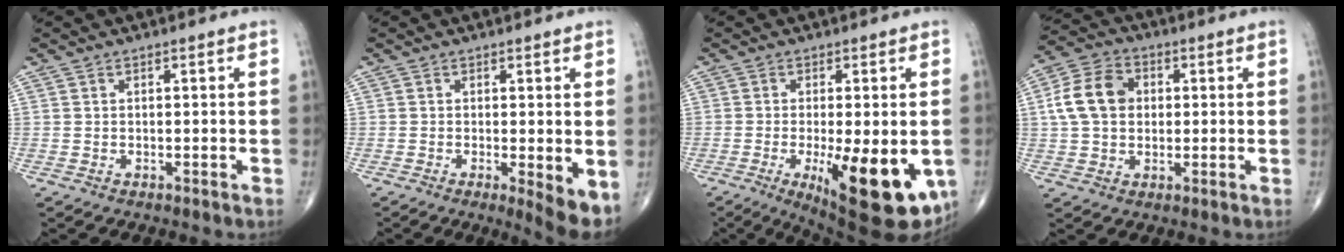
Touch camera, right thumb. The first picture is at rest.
{"total": 5.1, "force": [-0.8, 1.2, 4.9], "torque": [-0.074, -0.016, -0.014]}
{"total": 17.7, "force": [-4.9, 5.9, 15.9], "torque": [-0.192, -0.026, -0.053]}
{"total": 10.3, "force": [1.3, 7.7, 6.6], "torque": [-0.116, 0.019, 0.017]}